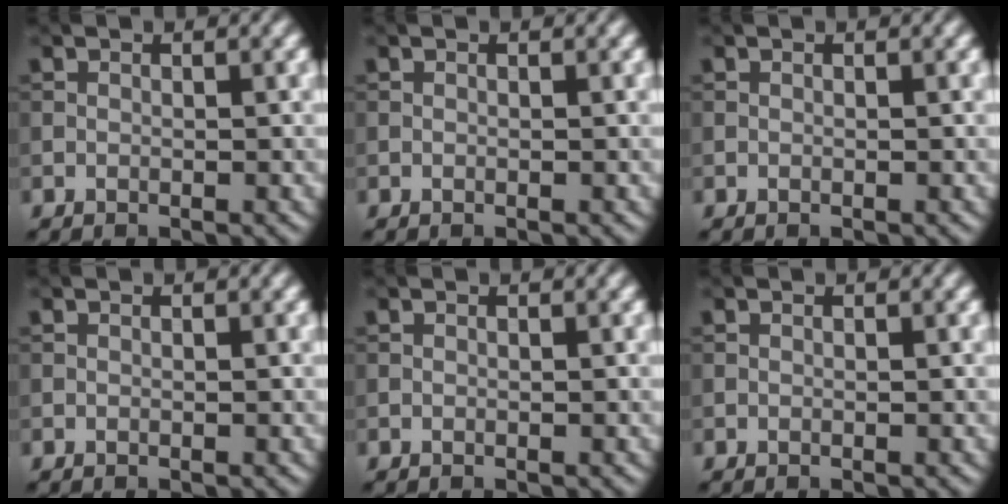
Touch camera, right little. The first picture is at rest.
{"total": 0.0}
{"total": 0.0}
{"total": 0.0}
{"total": 0.0}
{"total": 0.0}